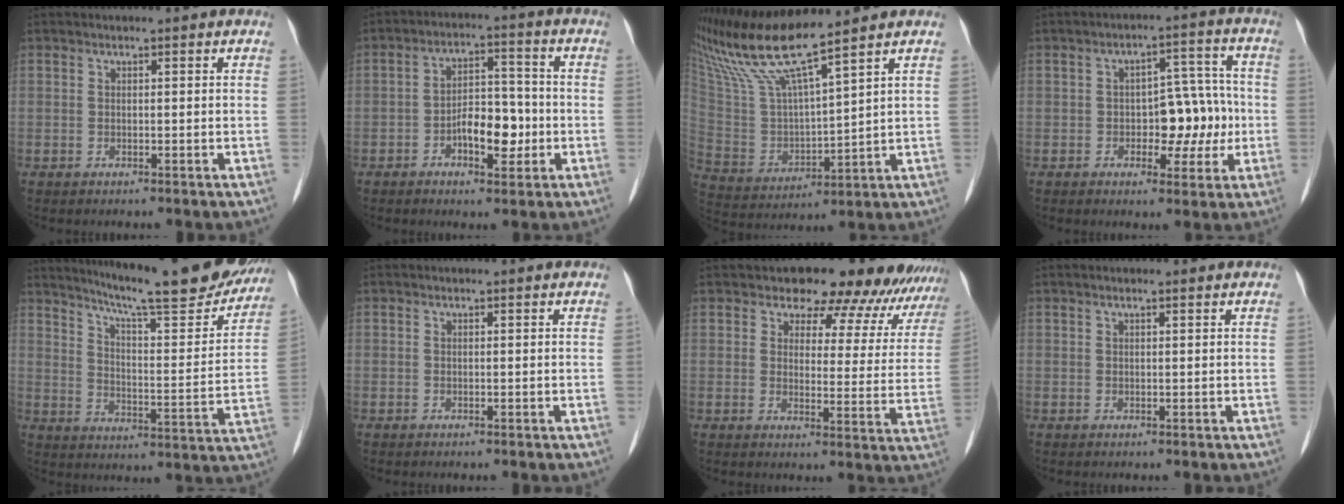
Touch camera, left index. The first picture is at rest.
{"total": 7.4, "force": [-2.3, 3.5, 6.0], "torque": [-0.103, 0.015, -0.036]}
{"total": 13.4, "force": [11.2, -0.6, 7.4], "torque": [-0.160, 0.001, 0.225]}
{"total": 8.1, "force": [-1.3, 4.3, 6.8], "torque": [-0.095, 0.028, -0.015]}
{"total": 21.9, "force": [19.2, 2.7, 10.2], "torque": [-0.151, -0.030, 0.254]}
{"total": 0.0}
{"total": 16.6, "force": [15.5, 4.9, 3.3], "torque": [0.000, -0.040, 0.141]}
{"total": 1.0, "force": [0.8, 0.1, 0.6], "torque": [-0.014, 0.011, 0.015]}